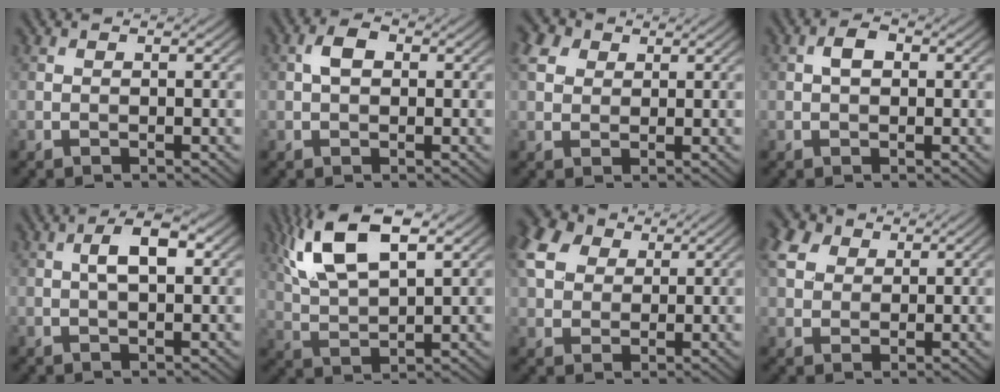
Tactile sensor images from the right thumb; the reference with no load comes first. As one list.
[{"total": 2.8, "force": [0.4, 1.8, 2.0], "torque": [-0.039, 0.007, 0.003]}, {"total": 4.9, "force": [2.1, 3.6, 2.5], "torque": [-0.079, 0.017, 0.041]}, {"total": 2.2, "force": [0.3, 1.4, 1.7], "torque": [-0.031, 0.006, 0.001]}, {"total": 4.0, "force": [0.8, 1.6, 3.6], "torque": [-0.066, 0.009, 0.009]}, {"total": 11.3, "force": [5.8, 4.0, 8.8], "torque": [-0.190, 0.011, 0.112]}, {"total": 9.3, "force": [3.5, 6.5, 5.6], "torque": [-0.161, 0.029, 0.065]}, {"total": 6.0, "force": [2.7, 4.3, 3.2], "torque": [-0.096, 0.019, 0.050]}]